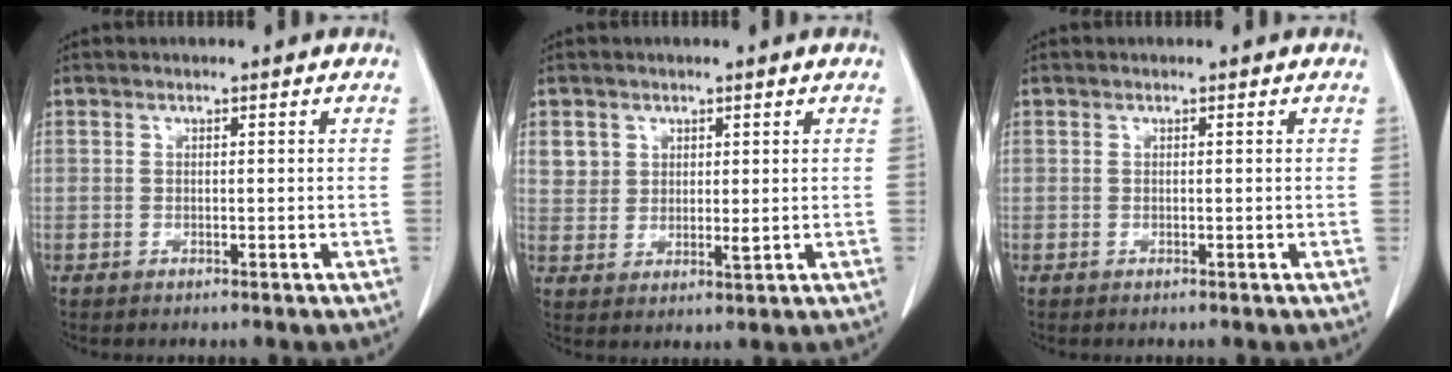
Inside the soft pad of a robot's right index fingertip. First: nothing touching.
{"total": 4.6, "force": [2.2, 3.8, 1.3], "torque": [-0.014, -0.004, 0.046]}
{"total": 0.0}